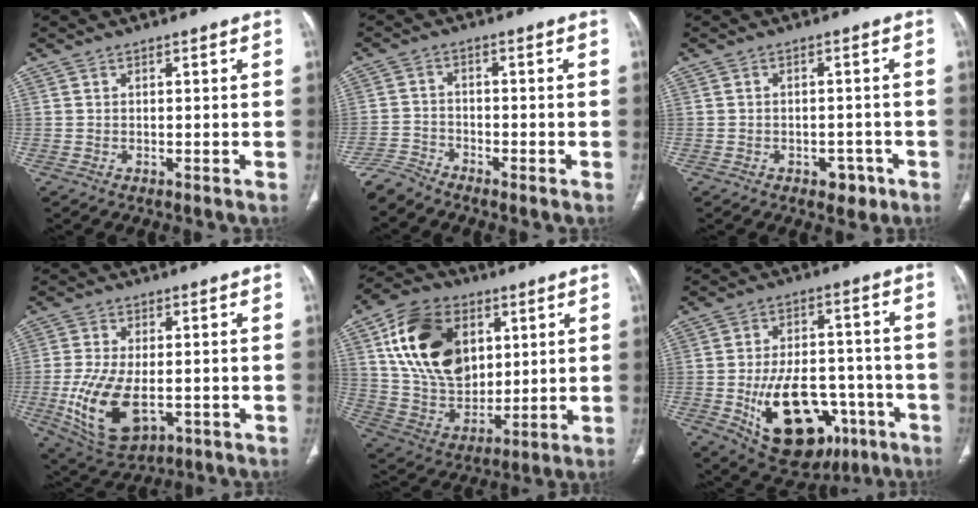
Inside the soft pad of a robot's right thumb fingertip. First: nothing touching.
{"total": 3.7, "force": [-3.7, 0.2, -0.3], "torque": [0.000, 0.002, -0.081]}
{"total": 3.6, "force": [-1.9, 2.4, 1.8], "torque": [-0.007, 0.012, -0.020]}
{"total": 13.6, "force": [-3.0, 7.3, 11.1], "torque": [-0.219, -0.010, -0.036]}
{"total": 21.2, "force": [6.7, 14.7, 13.7], "torque": [-0.225, -0.018, 0.129]}
{"total": 21.5, "force": [-8.0, 12.8, 15.4], "torque": [-0.222, 0.029, -0.098]}